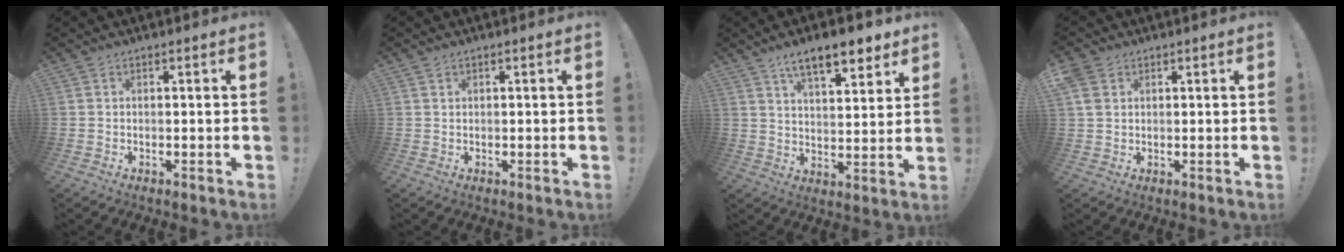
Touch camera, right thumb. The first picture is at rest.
{"total": 0.8, "force": [0.6, 0.4, 0.3], "torque": [-0.003, -0.001, 0.012]}
{"total": 11.2, "force": [7.6, 3.7, 7.4], "torque": [-0.118, -0.037, 0.130]}
{"total": 4.2, "force": [2.0, 3.2, 1.8], "torque": [-0.033, 0.001, 0.041]}